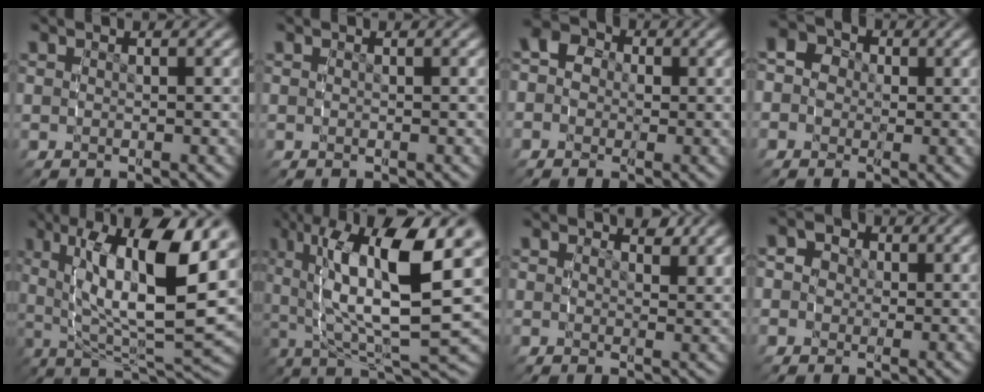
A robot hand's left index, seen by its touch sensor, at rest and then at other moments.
{"total": 0.0}
{"total": 7.8, "force": [1.9, 6.7, 3.5], "torque": [-0.052, 0.022, 0.002]}
{"total": 6.7, "force": [1.7, 5.9, 2.8], "torque": [-0.054, 0.013, 0.006]}
{"total": 14.1, "force": [2.4, 5.1, 12.9], "torque": [-0.187, 0.017, 0.043]}
{"total": 14.7, "force": [3.0, 5.5, 13.3], "torque": [-0.207, 0.014, 0.050]}
{"total": 1.7, "force": [1.3, 0.6, 0.9], "torque": [-0.007, -0.002, 0.017]}
{"total": 4.2, "force": [0.7, 3.8, 1.6], "torque": [-0.029, 0.007, -0.004]}